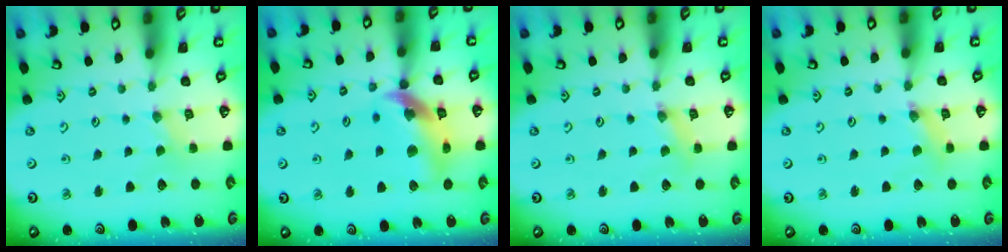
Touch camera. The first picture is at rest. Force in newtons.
{"total": 14.4, "press": 14.3, "slide": 2.0}
{"total": 1.7, "press": 1.7, "slide": 0.2}
{"total": 1.8, "press": 1.8, "slide": 0.2}